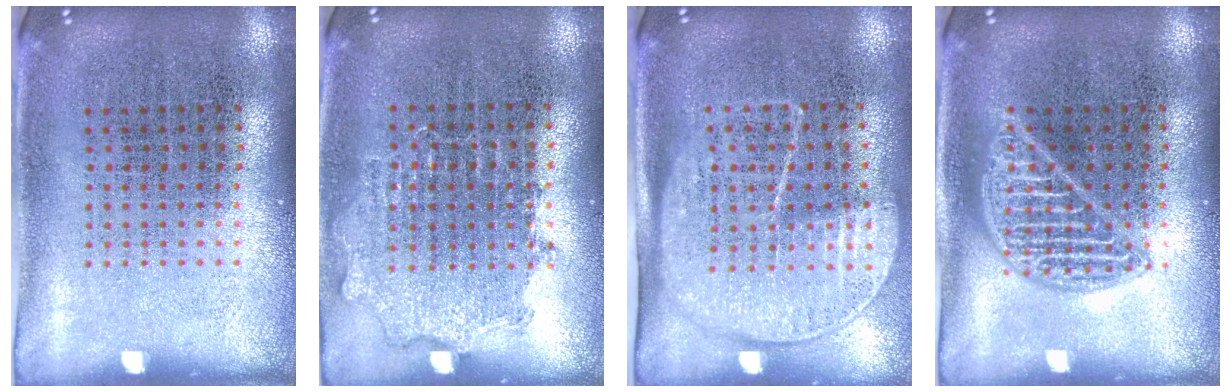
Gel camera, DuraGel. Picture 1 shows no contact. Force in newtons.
{"total": 0.8, "press": 0.7, "slide": 0.2}
{"total": 1.7, "press": 1.4, "slide": 1.0}
{"total": 2.3, "press": 2.3, "slide": 0.2}